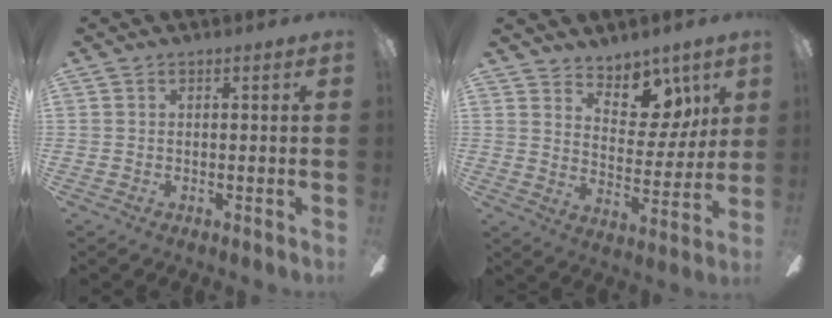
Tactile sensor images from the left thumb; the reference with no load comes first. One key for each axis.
{"total": 10.9, "fx": 7.4, "fy": 6.4, "fz": 4.8, "tx": -0.059, "ty": -0.051, "tz": 0.136}